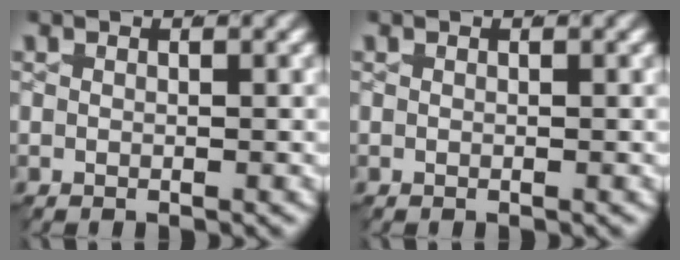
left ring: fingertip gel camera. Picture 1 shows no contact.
{"total": 0.0}